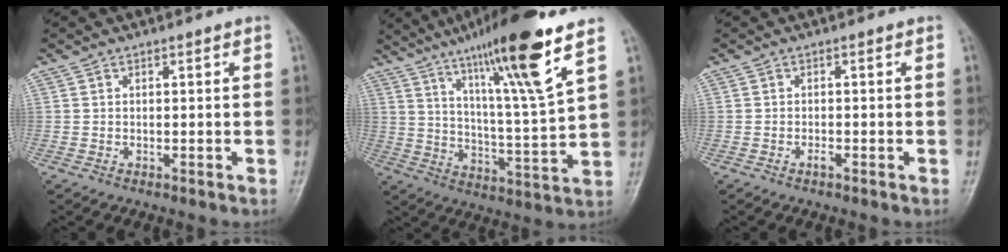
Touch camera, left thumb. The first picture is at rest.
{"total": 18.5, "force": [11.4, 1.1, 14.6], "torque": [-0.232, -0.055, 0.189]}
{"total": 0.9, "force": [-0.7, 0.2, 0.4], "torque": [-0.004, 0.000, -0.013]}